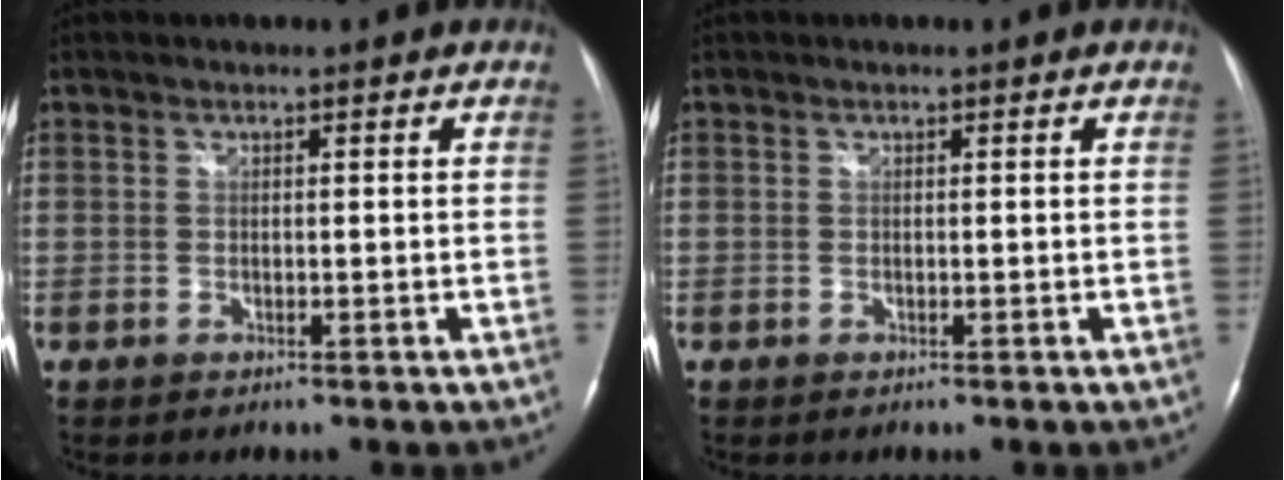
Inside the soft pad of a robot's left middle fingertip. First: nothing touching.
{"total": 0.0}